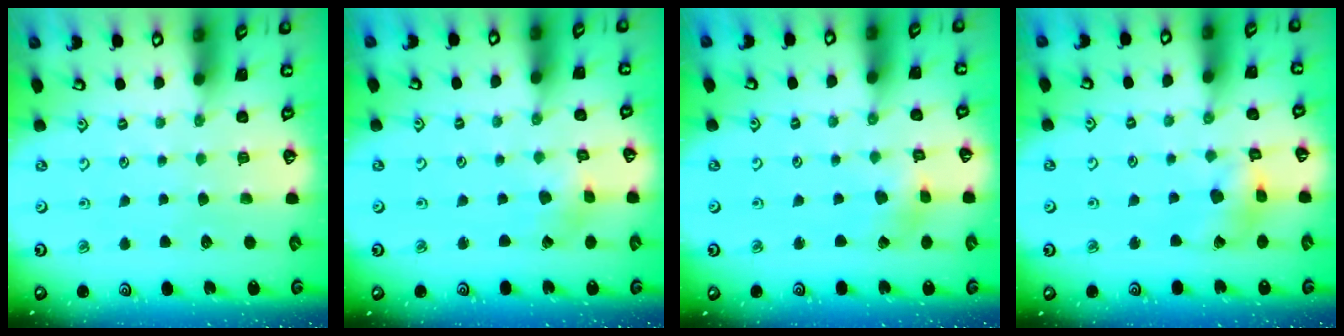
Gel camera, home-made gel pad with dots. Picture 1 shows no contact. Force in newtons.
{"total": 1.6, "press": 1.6, "slide": 0.0}
{"total": 2.3, "press": 2.3, "slide": 0.5}
{"total": 7.2, "press": 7.2, "slide": 0.9}